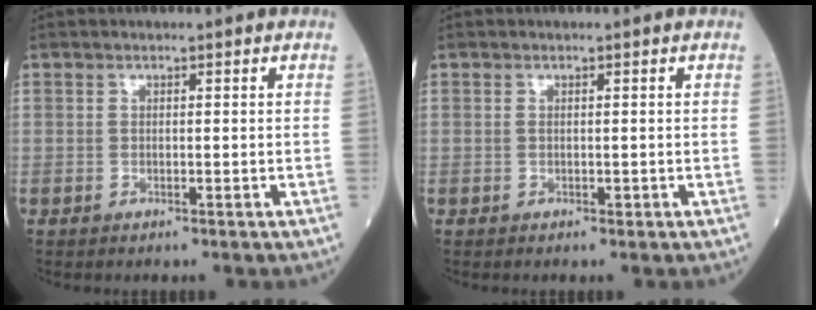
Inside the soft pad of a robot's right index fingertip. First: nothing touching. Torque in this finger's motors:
{"motor_torque": [-0.12, -0.06, -0.03, -0.01]}